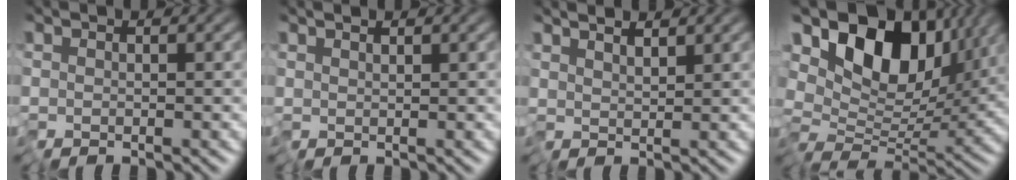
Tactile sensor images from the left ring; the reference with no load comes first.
{"total": 0.7, "force": [0.6, 0.0, 0.2], "torque": [-0.007, 0.006, 0.013]}
{"total": 2.0, "force": [1.7, 0.1, 0.9], "torque": [-0.020, 0.007, 0.033]}
{"total": 12.6, "force": [5.1, 7.1, 9.0], "torque": [-0.165, 0.027, 0.084]}